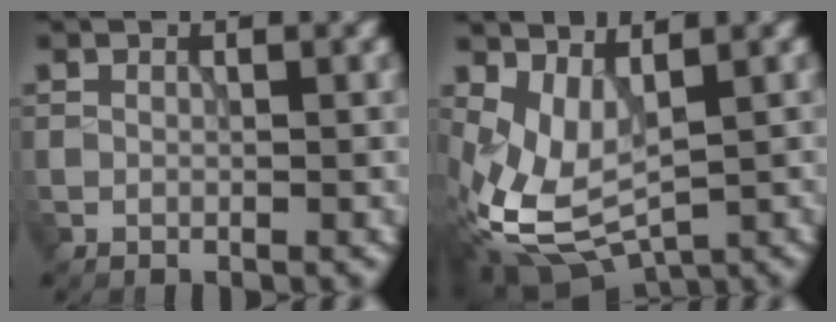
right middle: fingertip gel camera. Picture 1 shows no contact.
{"total": 5.6, "force": [0.4, 3.1, 4.7], "torque": [-0.108, -0.011, 0.015]}